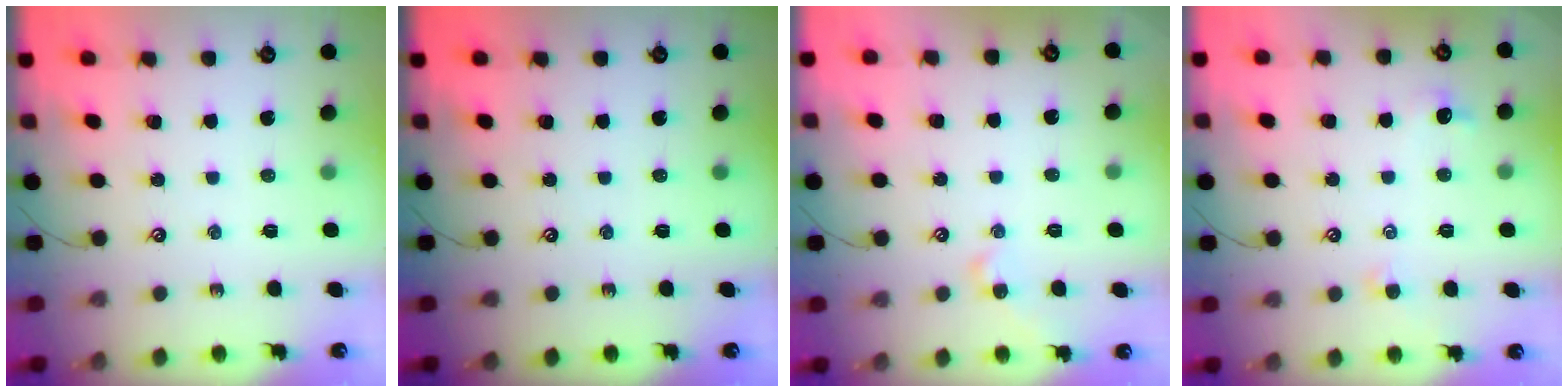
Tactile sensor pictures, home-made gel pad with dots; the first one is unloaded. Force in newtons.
{"total": 0.0}
{"total": 1.9, "press": 1.8, "slide": 0.5}
{"total": 0.8, "press": 0.7, "slide": 0.4}